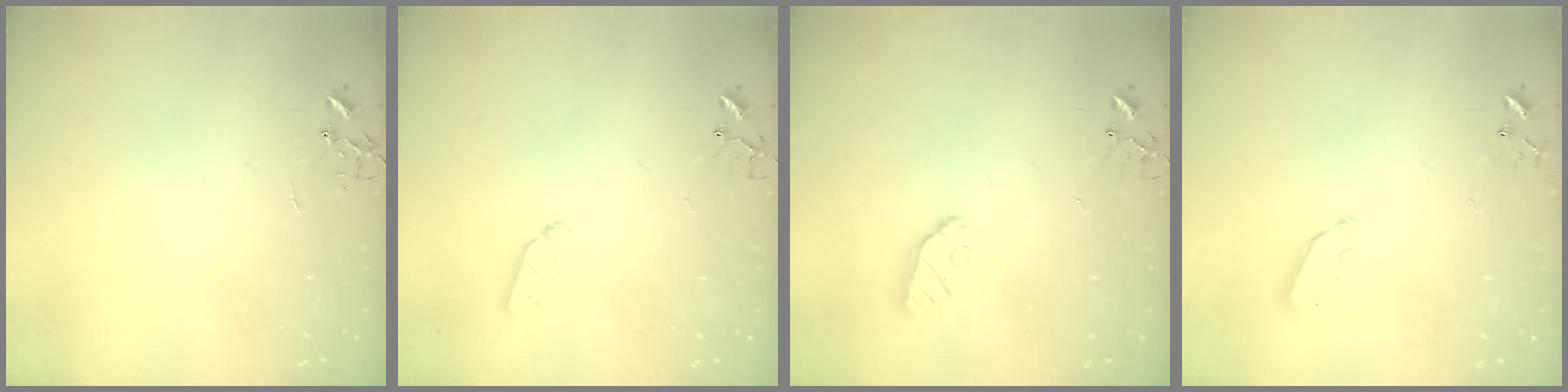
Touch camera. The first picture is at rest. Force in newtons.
{"total": 6.2, "press": 6.2, "slide": 0.9}
{"total": 8.0, "press": 8.0, "slide": 0.5}
{"total": 6.4, "press": 6.4, "slide": 0.6}